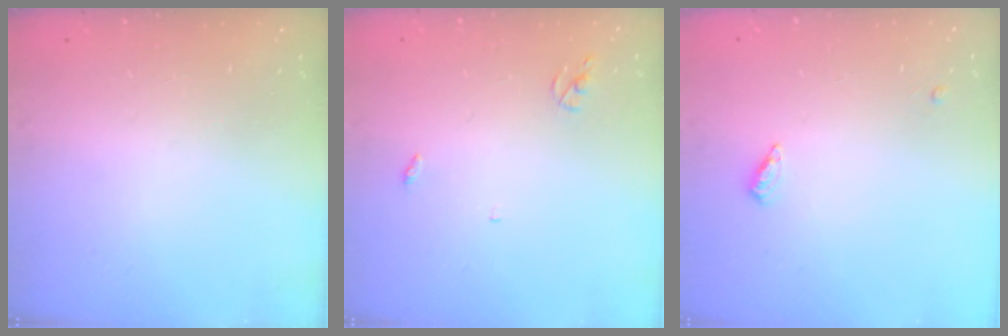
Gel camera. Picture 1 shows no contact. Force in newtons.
{"total": 2.6, "press": 2.6, "slide": 0.2}
{"total": 4.2, "press": 4.2, "slide": 0.5}